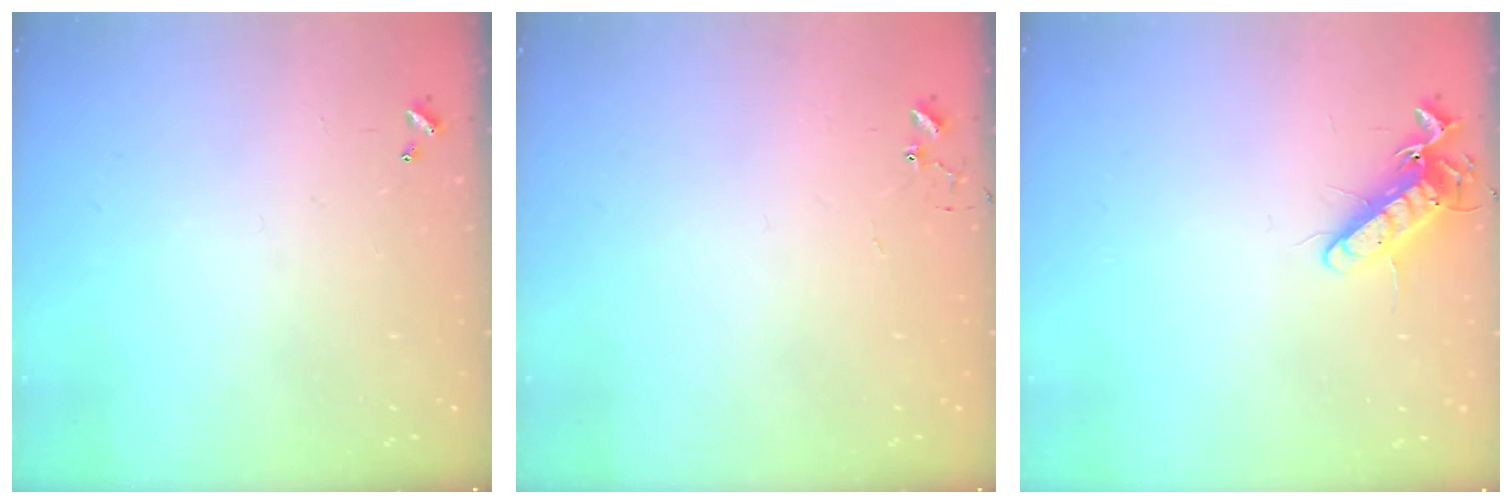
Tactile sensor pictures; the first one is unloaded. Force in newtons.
{"total": 5.2, "press": 5.2, "slide": 0.4}
{"total": 11.7, "press": 11.6, "slide": 1.7}